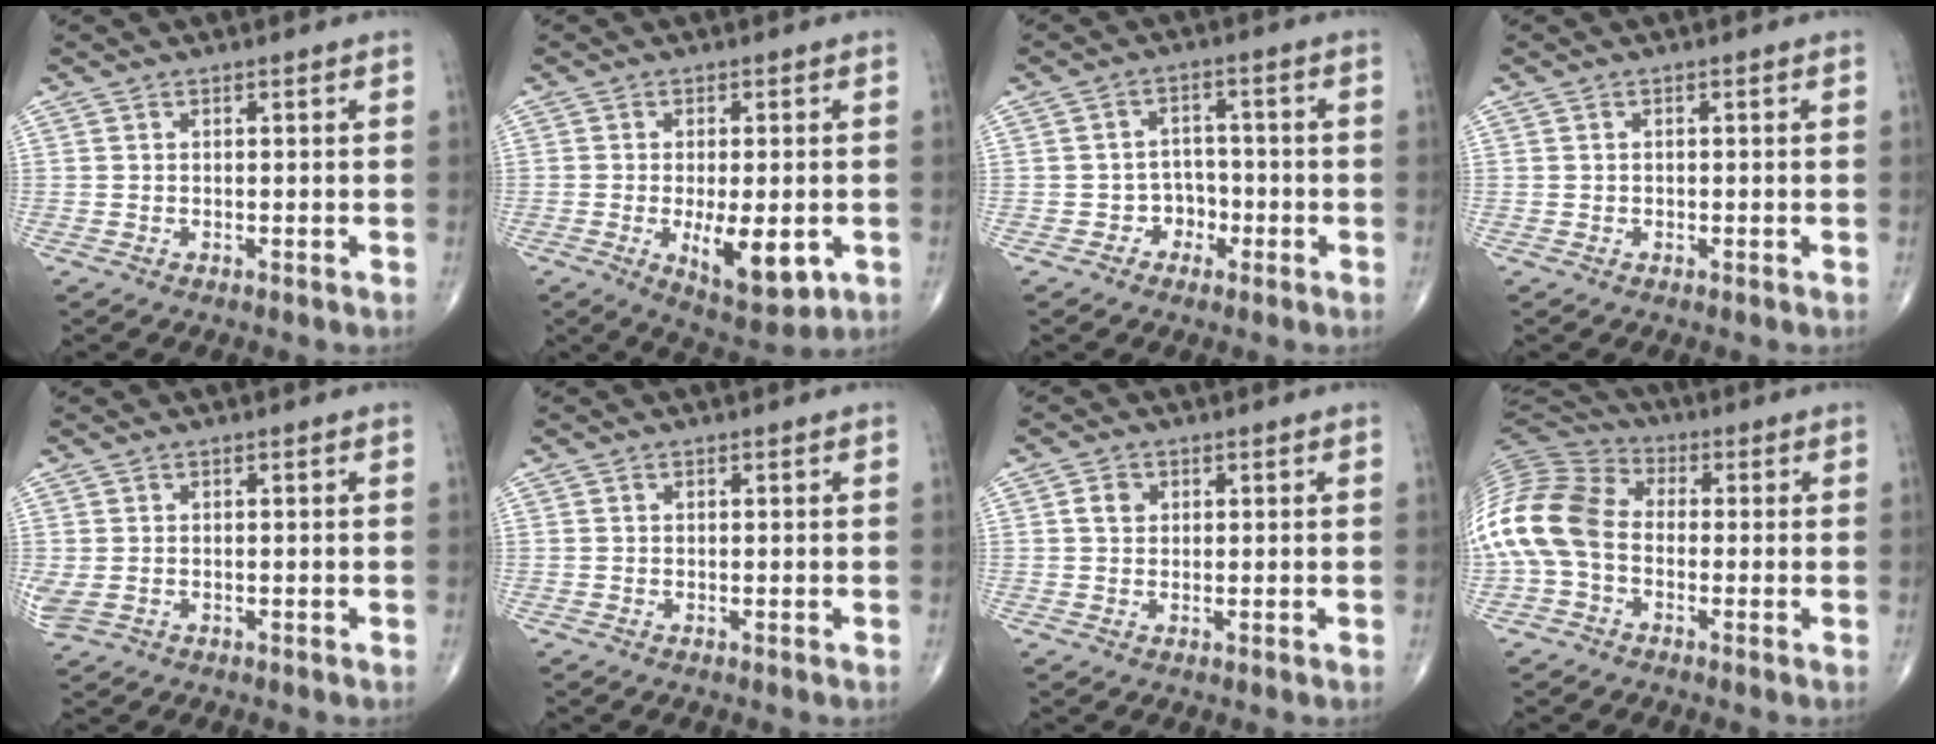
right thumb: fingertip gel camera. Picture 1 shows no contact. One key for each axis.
{"total": 10.5, "fx": -2.6, "fy": 4.3, "fz": 9.3, "tx": -0.128, "ty": -0.016, "tz": -0.029}
{"total": 4.4, "fx": -1.8, "fy": 3.8, "fz": 1.1, "tx": 0.016, "ty": 0.023, "tz": -0.032}
{"total": 0.5, "fx": 0.0, "fy": 0.5, "fz": 0.2, "tx": 0.000, "ty": 0.002, "tz": 0.002}
{"total": 2.8, "fx": -0.3, "fy": 2.0, "fz": 1.9, "tx": -0.059, "ty": 0.001, "tz": 0.003}
{"total": 0.0}
{"total": 2.5, "fx": 0.7, "fy": 2.0, "fz": 1.4, "tx": -0.016, "ty": 0.002, "tz": 0.012}
{"total": 17.0, "fx": -2.1, "fy": 12.2, "fz": 11.6, "tx": -0.263, "ty": 0.038, "tz": -0.049}